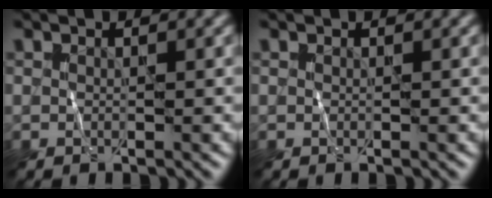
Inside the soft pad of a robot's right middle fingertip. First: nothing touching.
{"total": 0.0}